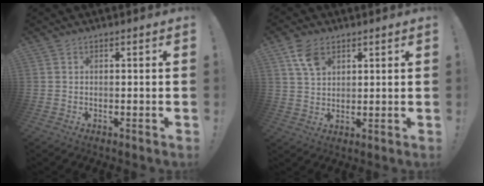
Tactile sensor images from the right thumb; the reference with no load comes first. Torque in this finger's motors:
{"motor_torque": [0.08, 0.20, 0.49, 0.46, 0.05]}